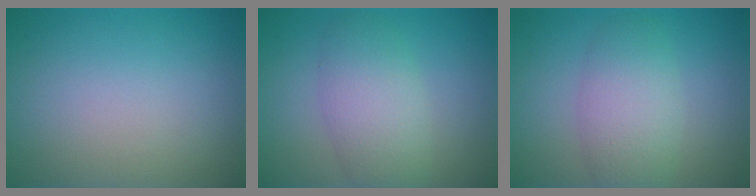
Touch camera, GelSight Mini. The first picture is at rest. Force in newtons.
{"total": 4.6, "press": 4.6, "slide": 0.2}
{"total": 4.5, "press": 4.5, "slide": 0.1}